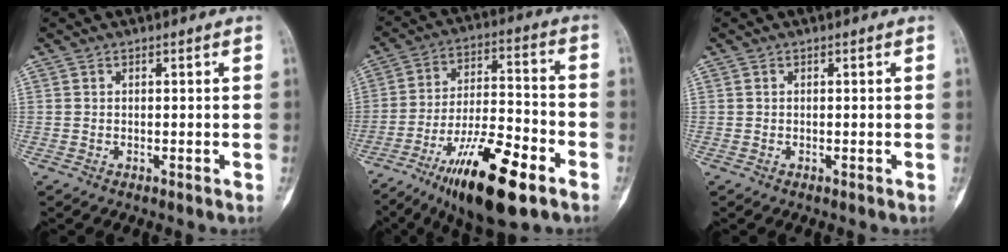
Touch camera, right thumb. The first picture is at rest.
{"total": 19.4, "force": [-10.8, 5.6, 15.0], "torque": [-0.267, 0.049, -0.185]}
{"total": 0.0}